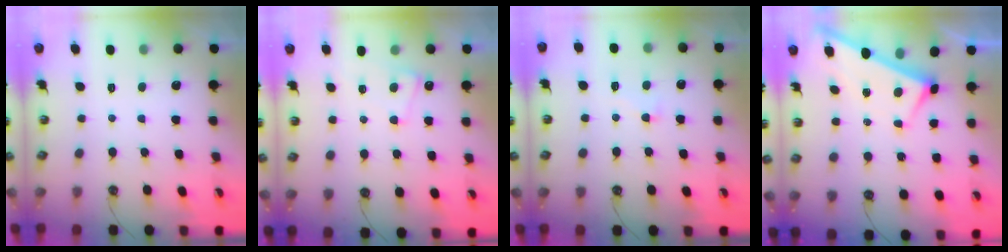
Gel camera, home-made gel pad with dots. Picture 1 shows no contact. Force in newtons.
{"total": 2.4, "press": 2.4, "slide": 0.4}
{"total": 2.3, "press": 2.2, "slide": 0.9}
{"total": 3.0, "press": 3.0, "slide": 0.1}